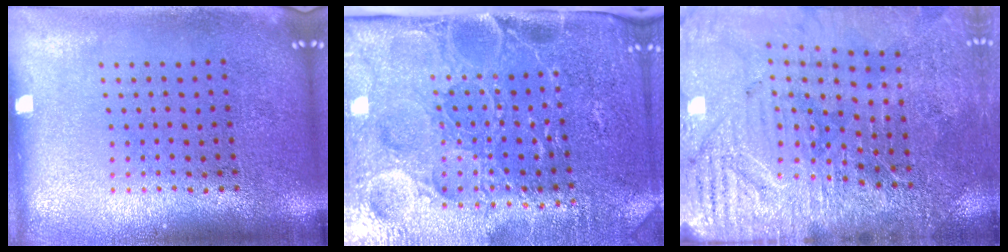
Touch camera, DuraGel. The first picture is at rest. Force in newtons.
{"total": 5.0, "press": 4.2, "slide": 2.6}
{"total": 3.6, "press": 3.6, "slide": 0.5}